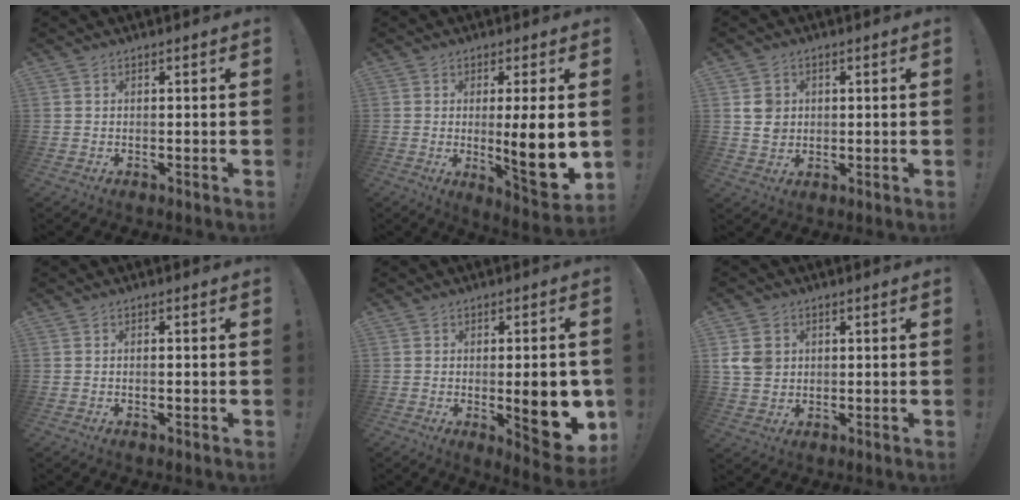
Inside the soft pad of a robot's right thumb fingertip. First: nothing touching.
{"total": 12.8, "force": [-0.6, 1.9, 12.7], "torque": [-0.177, -0.014, -0.007]}
{"total": 5.0, "force": [1.3, 4.5, 1.7], "torque": [-0.014, -0.002, 0.024]}
{"total": 0.8, "force": [-0.4, 0.2, 0.7], "torque": [-0.012, 0.000, -0.008]}
{"total": 14.5, "force": [-2.7, 4.5, 13.6], "torque": [-0.158, -0.006, -0.030]}
{"total": 7.0, "force": [1.7, 6.0, 3.2], "torque": [-0.059, -0.001, 0.036]}